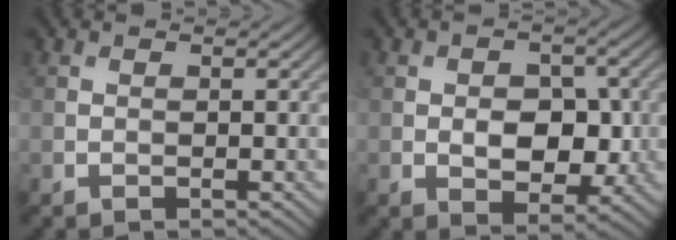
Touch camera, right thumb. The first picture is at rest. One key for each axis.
{"total": 6.0, "fx": -0.6, "fy": 3.8, "fz": 4.6, "tx": -0.073, "ty": -0.010, "tz": -0.012}